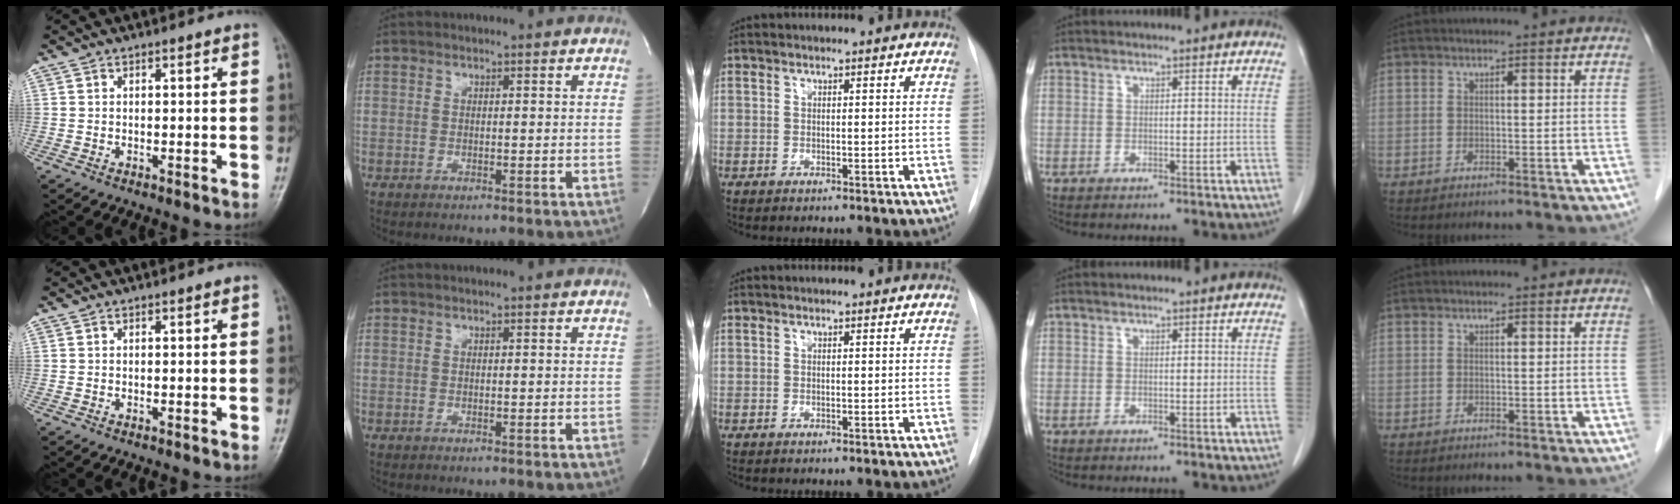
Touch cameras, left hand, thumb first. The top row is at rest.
{}